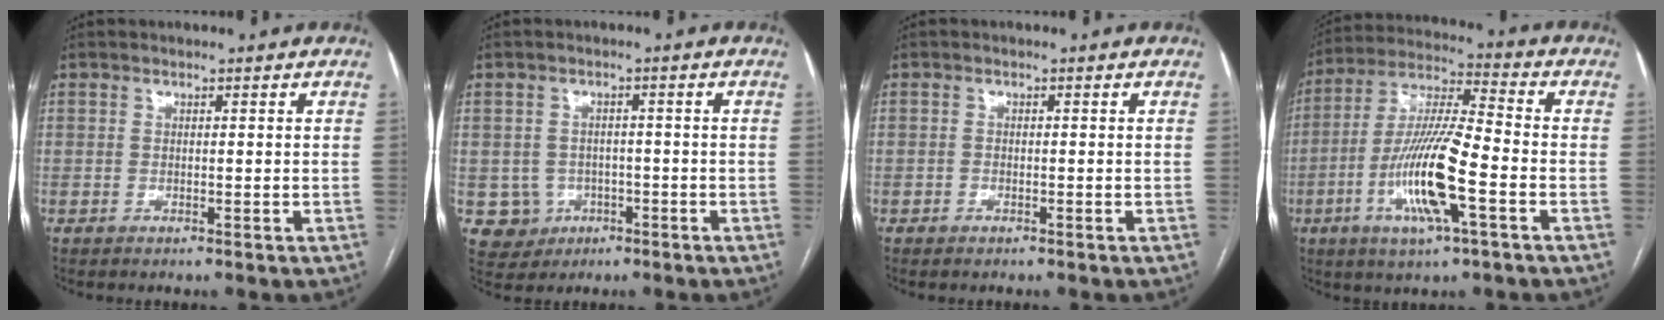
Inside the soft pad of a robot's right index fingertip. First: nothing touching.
{"total": 4.9, "force": [-1.4, 4.6, 0.4], "torque": [0.000, 0.009, -0.014]}
{"total": 0.7, "force": [-0.6, 0.4, 0.2], "torque": [-0.006, 0.001, -0.007]}
{"total": 14.7, "force": [-4.6, 1.7, 13.8], "torque": [-0.276, -0.008, -0.086]}